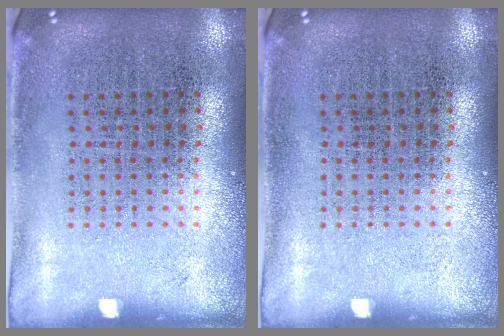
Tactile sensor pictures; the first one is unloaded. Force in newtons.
{"total": 0.0}